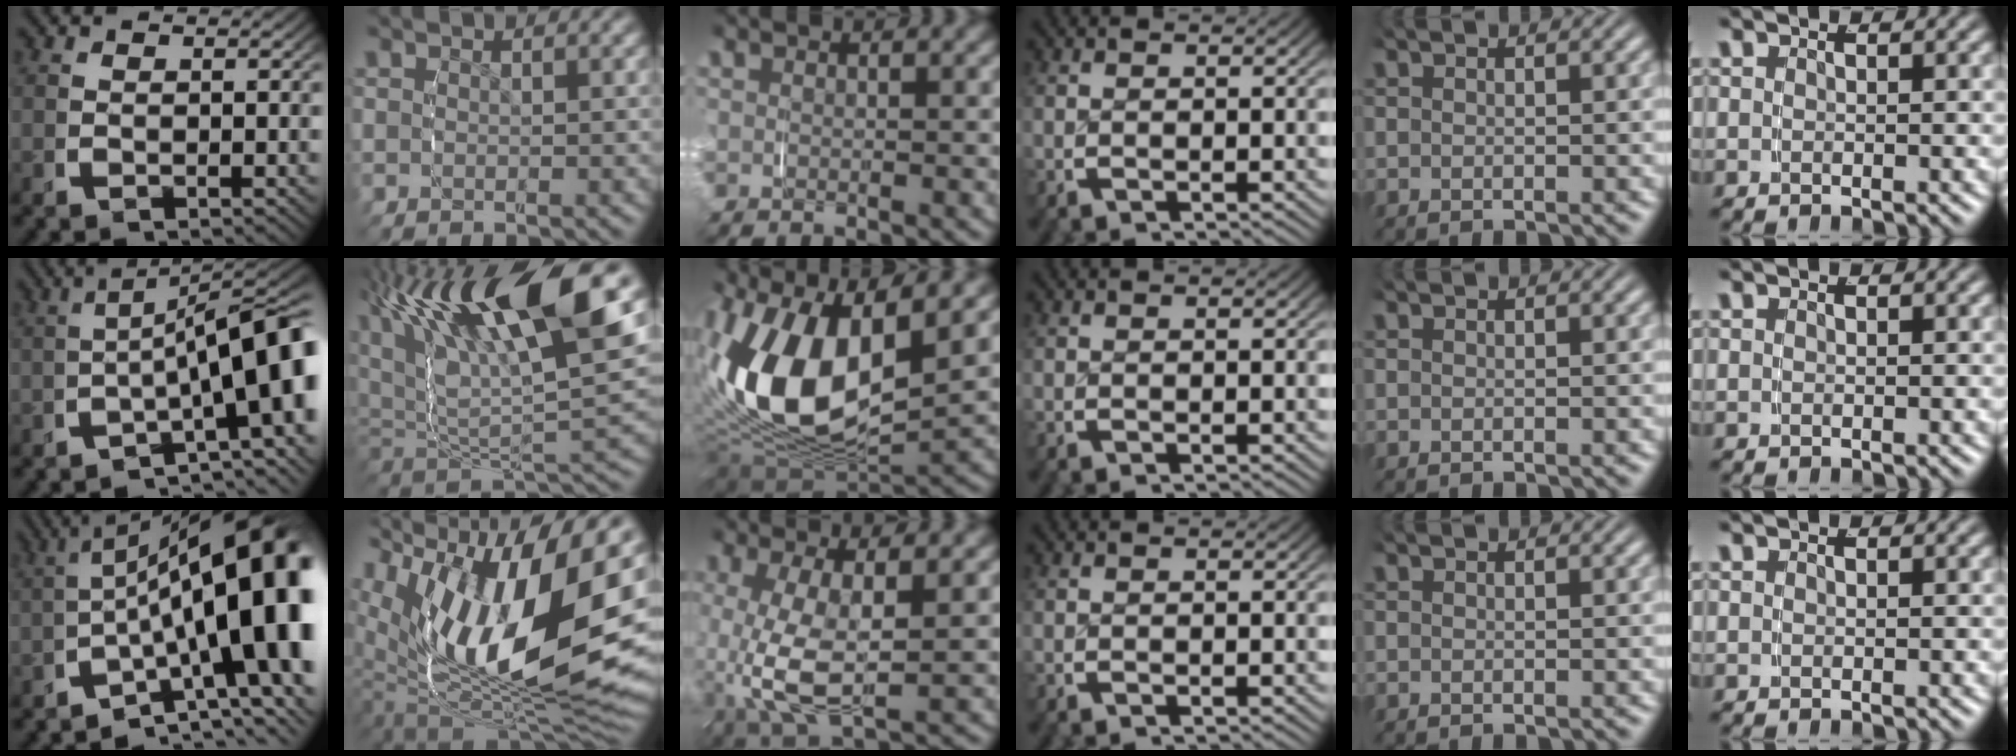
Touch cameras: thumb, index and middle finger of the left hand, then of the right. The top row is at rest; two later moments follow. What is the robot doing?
{"motion": "grasp_and_lifting", "object": "keyboard"}